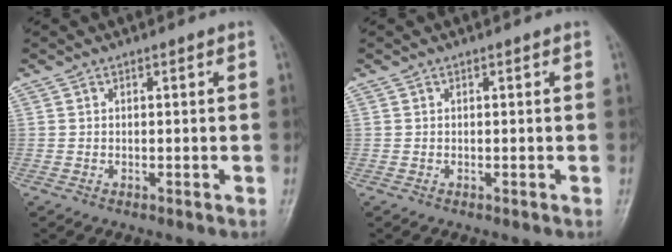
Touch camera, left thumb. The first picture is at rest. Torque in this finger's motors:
{"motor_torque": [0.00, 0.00, -0.05, -0.03, 0.00]}